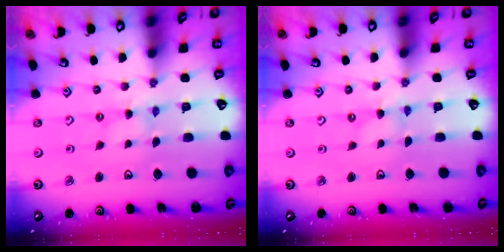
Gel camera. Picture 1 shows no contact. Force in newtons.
{"total": 0.0}